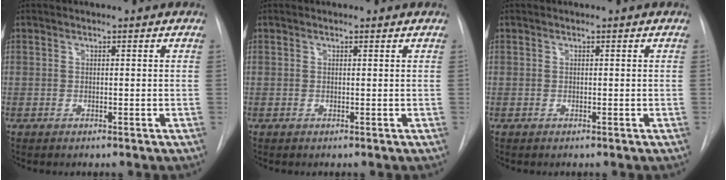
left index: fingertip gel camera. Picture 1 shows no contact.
{"total": 0.0}
{"total": 0.0}